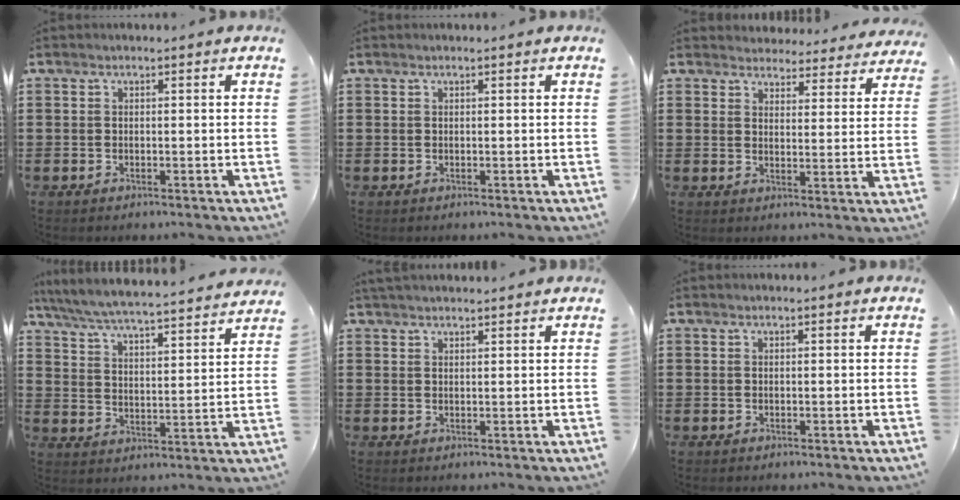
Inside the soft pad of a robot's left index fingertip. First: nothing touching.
{"total": 0.0}
{"total": 4.1, "force": [4.1, 0.5, 0.1], "torque": [-0.014, -0.026, 0.071]}
{"total": 5.4, "force": [5.2, -0.4, 1.6], "torque": [-0.056, -0.042, 0.083]}
{"total": 1.9, "force": [1.8, 0.1, 0.3], "torque": [-0.010, 0.001, 0.036]}
{"total": 0.5, "force": [0.3, 0.0, 0.4], "torque": [-0.008, -0.001, 0.007]}